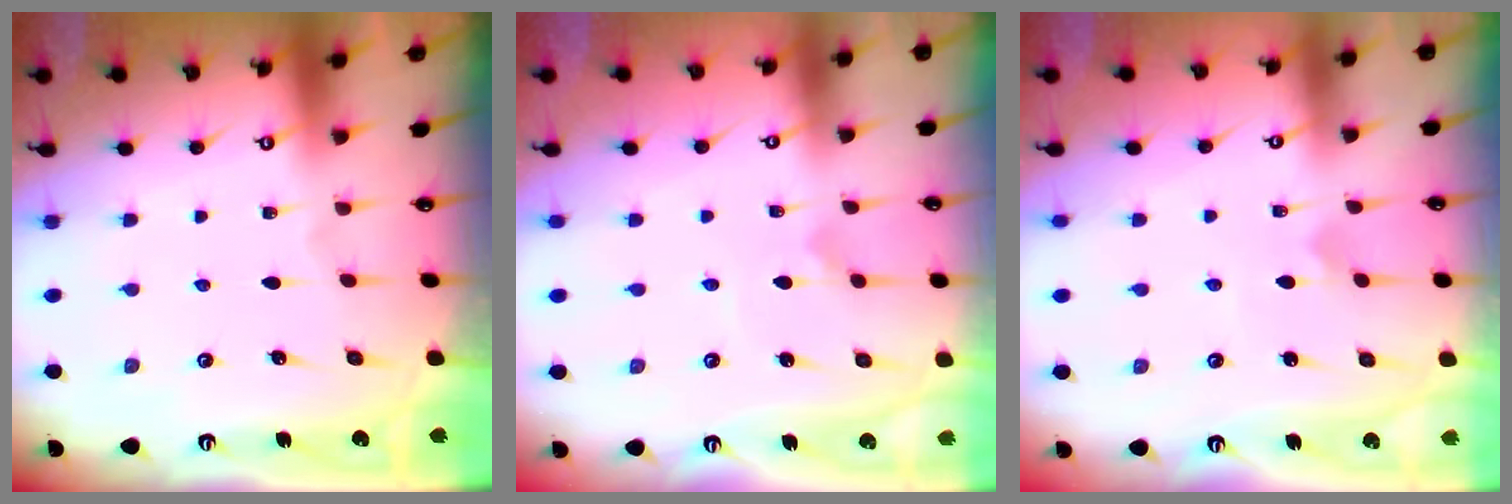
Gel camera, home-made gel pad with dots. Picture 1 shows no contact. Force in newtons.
{"total": 0.7, "press": 0.7, "slide": 0.1}
{"total": 2.0, "press": 2.0, "slide": 0.1}